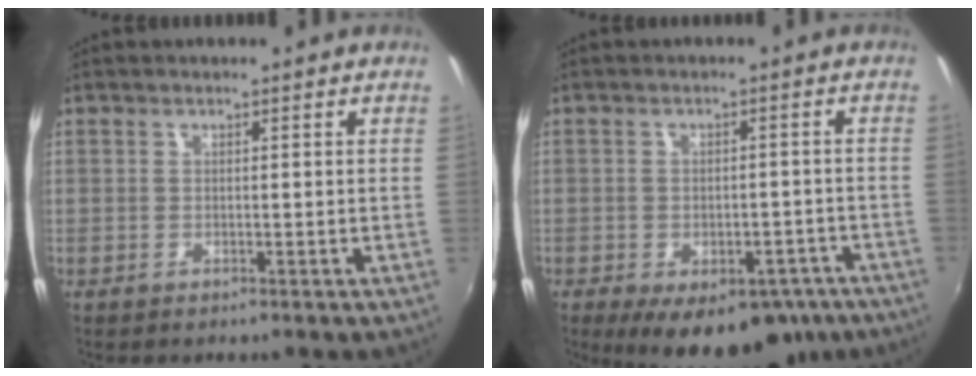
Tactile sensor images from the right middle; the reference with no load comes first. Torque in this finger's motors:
{"motor_torque": [1.63, -0.51, 0.33, 0.19]}